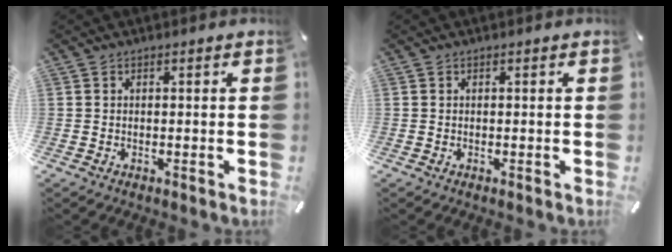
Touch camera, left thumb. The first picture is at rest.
{"total": 0.0}